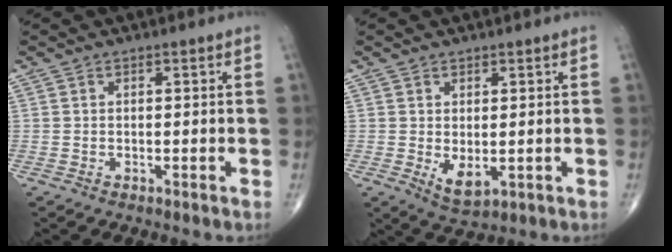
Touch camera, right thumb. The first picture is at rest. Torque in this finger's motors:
{"motor_torque": [-0.24, 0.20, 0.27, 0.23, 0.01]}